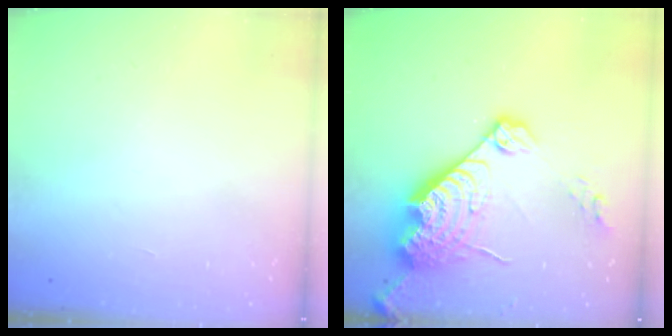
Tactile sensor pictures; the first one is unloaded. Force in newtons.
{"total": 21.1, "press": 21.0, "slide": 2.1}